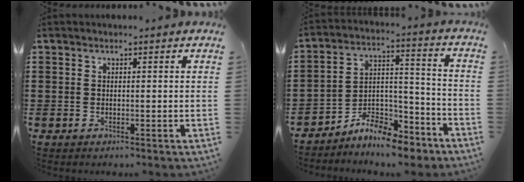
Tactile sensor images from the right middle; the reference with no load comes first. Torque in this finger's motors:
{"motor_torque": [0.98, -1.16, 0.50, 0.07]}